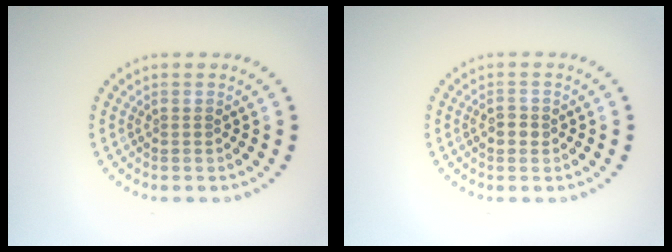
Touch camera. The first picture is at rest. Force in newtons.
{"total": 1.3, "press": 1.3, "slide": 0.2}